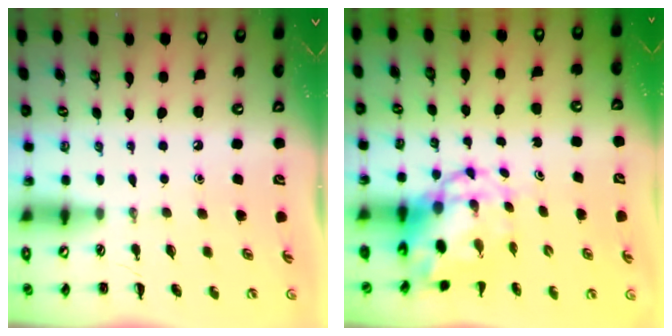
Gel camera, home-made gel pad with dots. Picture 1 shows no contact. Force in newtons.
{"total": 7.5, "press": 7.3, "slide": 1.6}